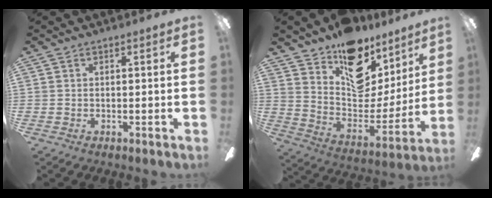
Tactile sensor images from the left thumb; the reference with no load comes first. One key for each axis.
{"total": 16.4, "fx": 10.9, "fy": 9.9, "fz": 7.3, "tx": -0.104, "ty": -0.087, "tz": 0.194}